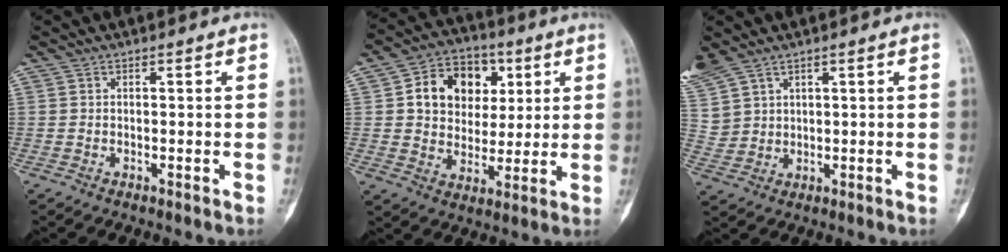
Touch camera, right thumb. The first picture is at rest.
{"total": 14.1, "force": [3.8, 11.2, 7.6], "torque": [-0.079, 0.001, 0.062]}
{"total": 8.9, "force": [6.0, 5.3, 3.7], "torque": [-0.102, -0.006, 0.141]}